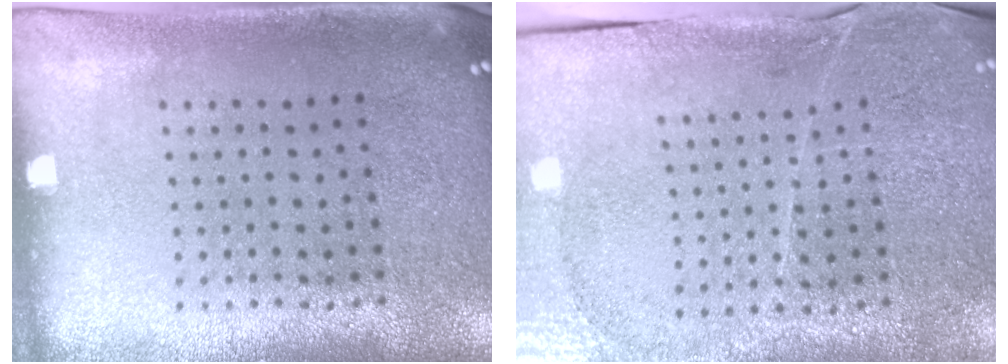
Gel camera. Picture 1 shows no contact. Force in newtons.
{"total": 3.3, "press": 3.2, "slide": 0.6}